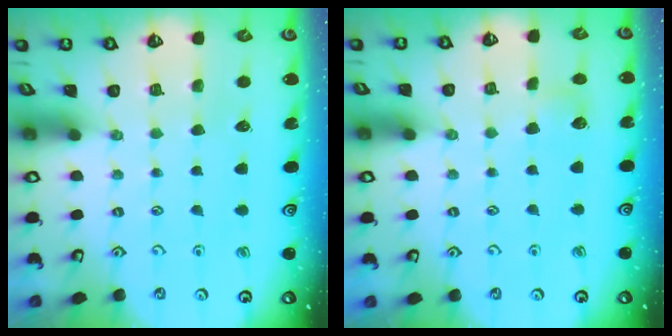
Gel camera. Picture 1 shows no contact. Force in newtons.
{"total": 4.3, "press": 4.3, "slide": 0.5}